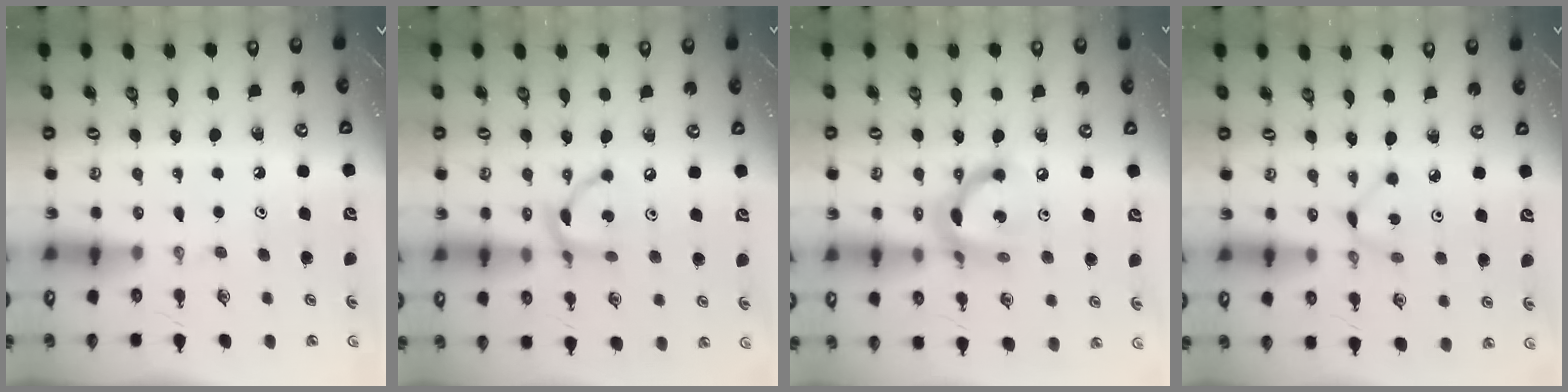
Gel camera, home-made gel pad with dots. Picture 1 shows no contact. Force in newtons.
{"total": 10.0, "press": 10.0, "slide": 0.5}
{"total": 13.2, "press": 13.2, "slide": 0.7}
{"total": 1.4, "press": 1.4, "slide": 0.2}